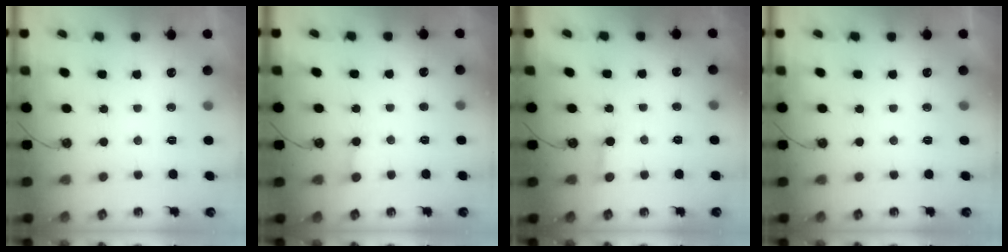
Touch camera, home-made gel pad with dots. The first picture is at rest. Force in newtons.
{"total": 3.1, "press": 3.1, "slide": 0.1}
{"total": 2.2, "press": 2.2, "slide": 0.1}
{"total": 0.0}